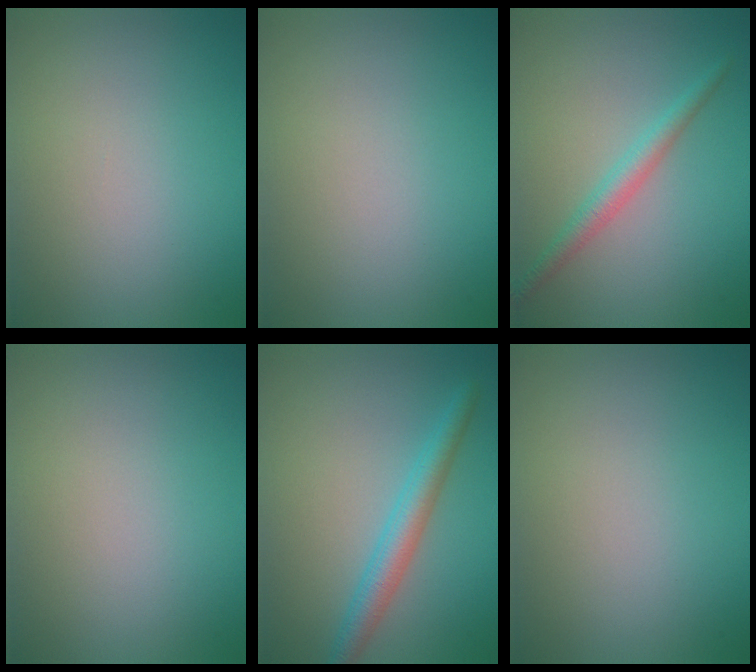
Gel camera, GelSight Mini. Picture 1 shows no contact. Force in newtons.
{"total": 0.0}
{"total": 2.2, "press": 2.2, "slide": 0.0}
{"total": 0.0}
{"total": 3.2, "press": 3.2, "slide": 0.2}
{"total": 0.0}